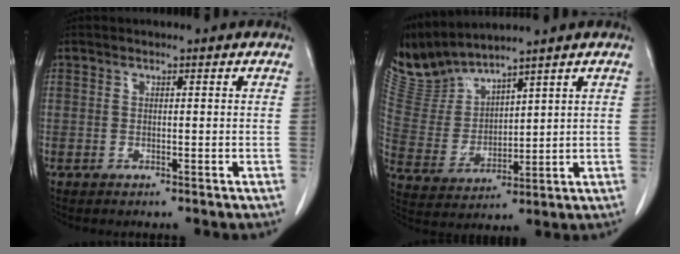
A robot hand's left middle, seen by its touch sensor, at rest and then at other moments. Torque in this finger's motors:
{"motor_torque": [-0.30, -0.89, -0.13, -0.01]}